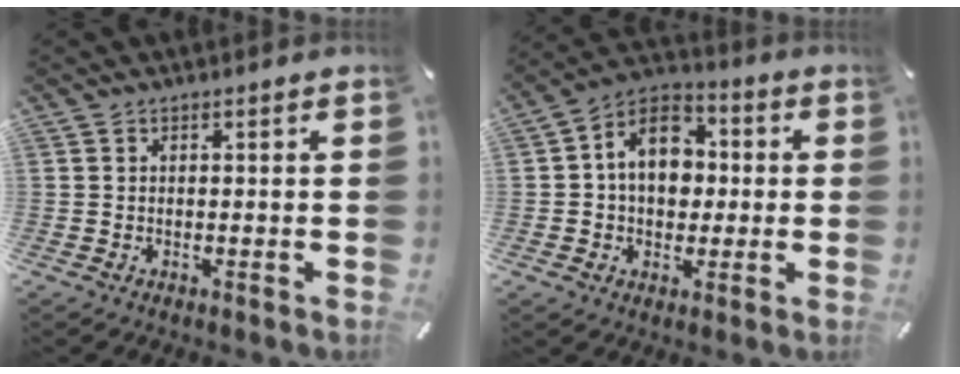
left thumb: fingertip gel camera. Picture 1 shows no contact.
{"total": 11.4, "force": [0.8, 9.2, 6.7], "torque": [-0.118, 0.009, 0.013]}